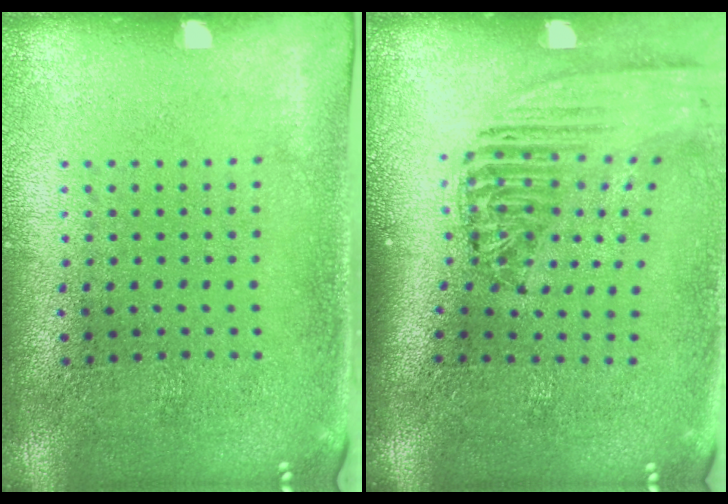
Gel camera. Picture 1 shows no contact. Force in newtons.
{"total": 2.4, "press": 1.8, "slide": 1.5}